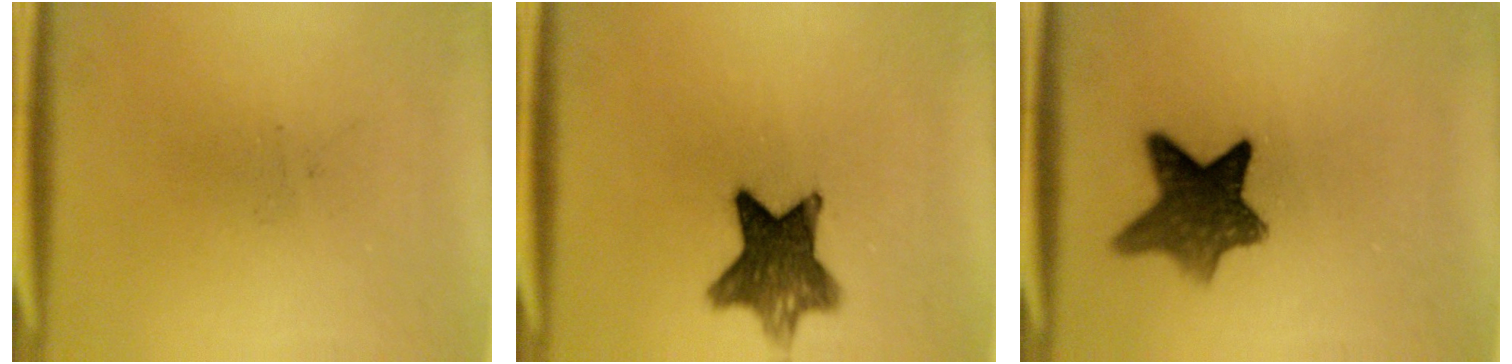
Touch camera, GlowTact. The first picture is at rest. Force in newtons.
{"total": 9.5}
{"total": 9.6}